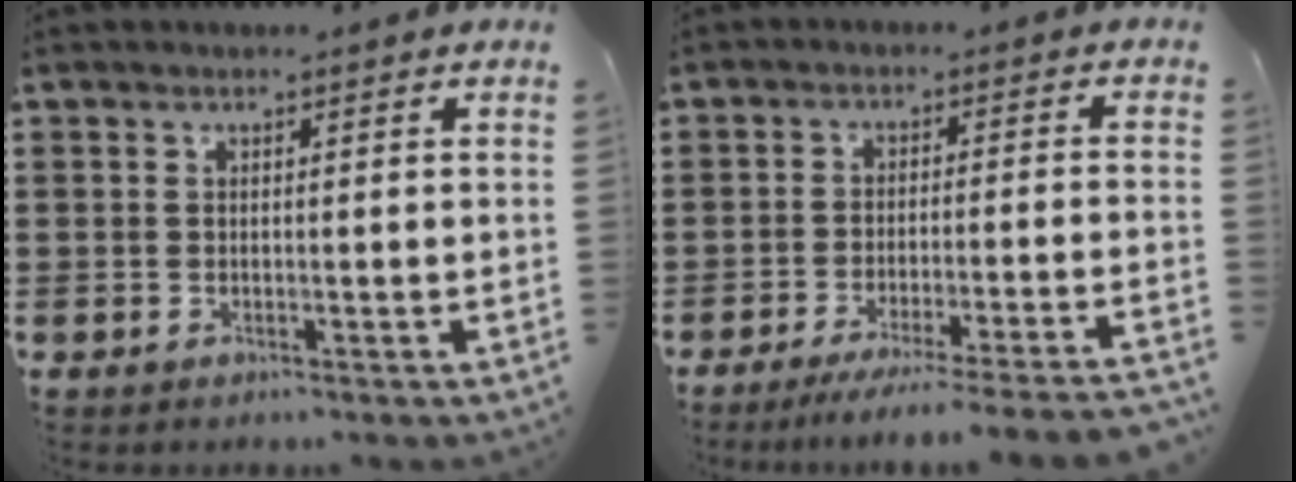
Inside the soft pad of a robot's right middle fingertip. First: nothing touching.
{"total": 4.9, "force": [-4.3, -0.6, 2.2], "torque": [-0.034, -0.014, -0.082]}